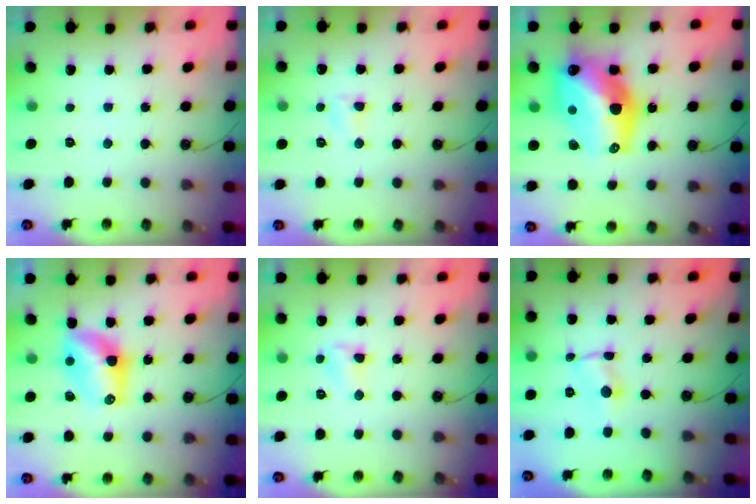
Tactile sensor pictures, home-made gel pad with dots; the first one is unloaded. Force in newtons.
{"total": 3.0, "press": 3.0, "slide": 0.3}
{"total": 19.6, "press": 19.6, "slide": 1.5}
{"total": 9.1, "press": 8.8, "slide": 2.6}
{"total": 4.4, "press": 4.3, "slide": 0.6}
{"total": 1.1, "press": 1.1, "slide": 0.2}